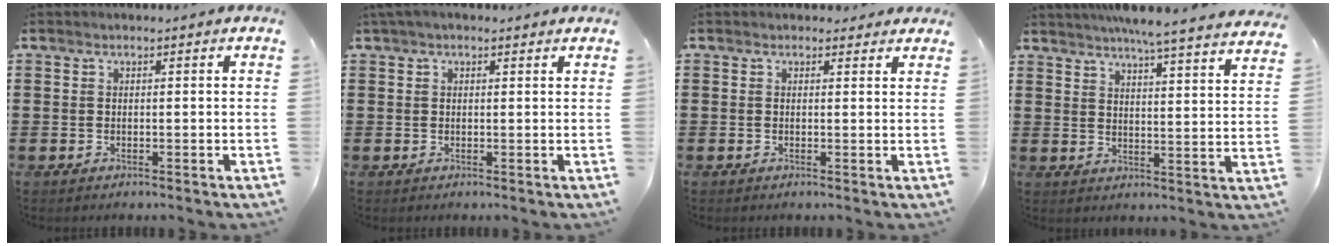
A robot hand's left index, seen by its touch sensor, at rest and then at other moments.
{"total": 1.5, "force": [0.9, 1.0, 0.7], "torque": [-0.018, 0.006, 0.017]}
{"total": 1.4, "force": [0.9, 1.0, 0.1], "torque": [0.001, 0.003, 0.016]}
{"total": 5.4, "force": [5.0, -1.0, 1.9], "torque": [-0.056, -0.030, 0.083]}